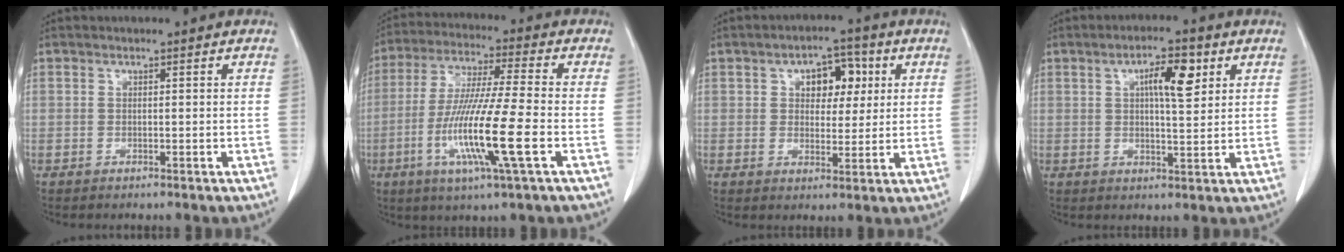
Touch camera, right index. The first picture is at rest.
{"total": 14.5, "force": [-4.2, -0.2, 13.9], "torque": [-0.277, -0.020, -0.082]}
{"total": 6.7, "force": [2.2, 4.0, 4.9], "torque": [-0.065, 0.020, 0.034]}
{"total": 6.7, "force": [2.5, 1.8, 5.9], "torque": [-0.098, 0.008, 0.040]}